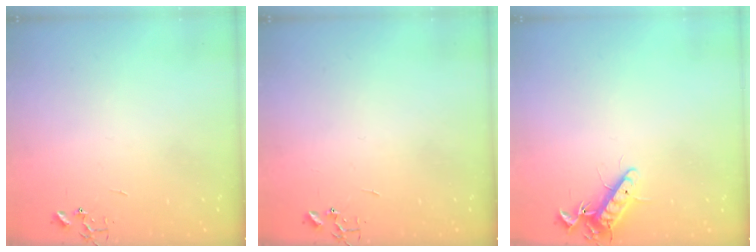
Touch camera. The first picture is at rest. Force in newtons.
{"total": 0.0}
{"total": 11.3, "press": 11.2, "slide": 1.5}